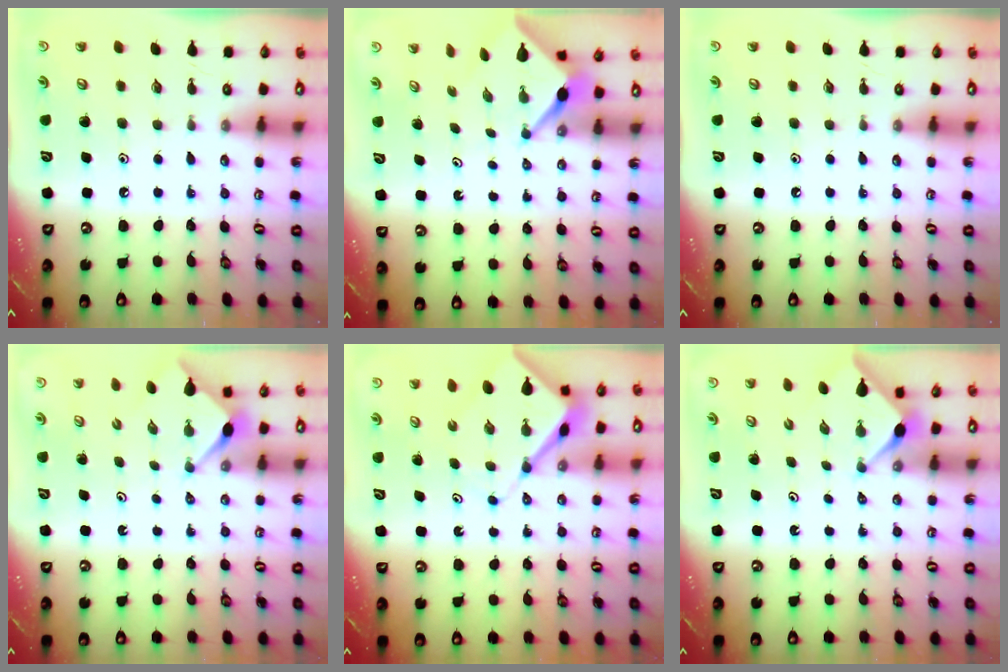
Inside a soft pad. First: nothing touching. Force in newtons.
{"total": 3.5, "press": 3.5, "slide": 0.1}
{"total": 0.0}
{"total": 2.9, "press": 2.9, "slide": 0.3}
{"total": 8.0, "press": 8.0, "slide": 0.8}
{"total": 3.0, "press": 3.0, "slide": 0.3}